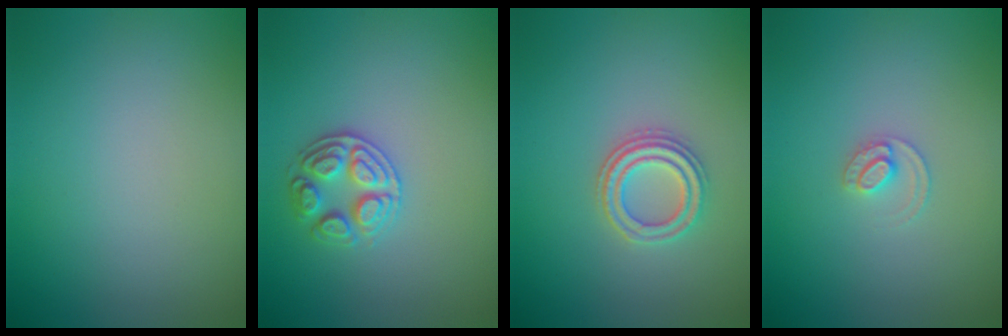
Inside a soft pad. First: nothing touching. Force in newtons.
{"total": 2.7, "press": 2.7, "slide": 0.5}
{"total": 2.7, "press": 2.6, "slide": 1.0}
{"total": 1.5, "press": 1.5, "slide": 0.2}